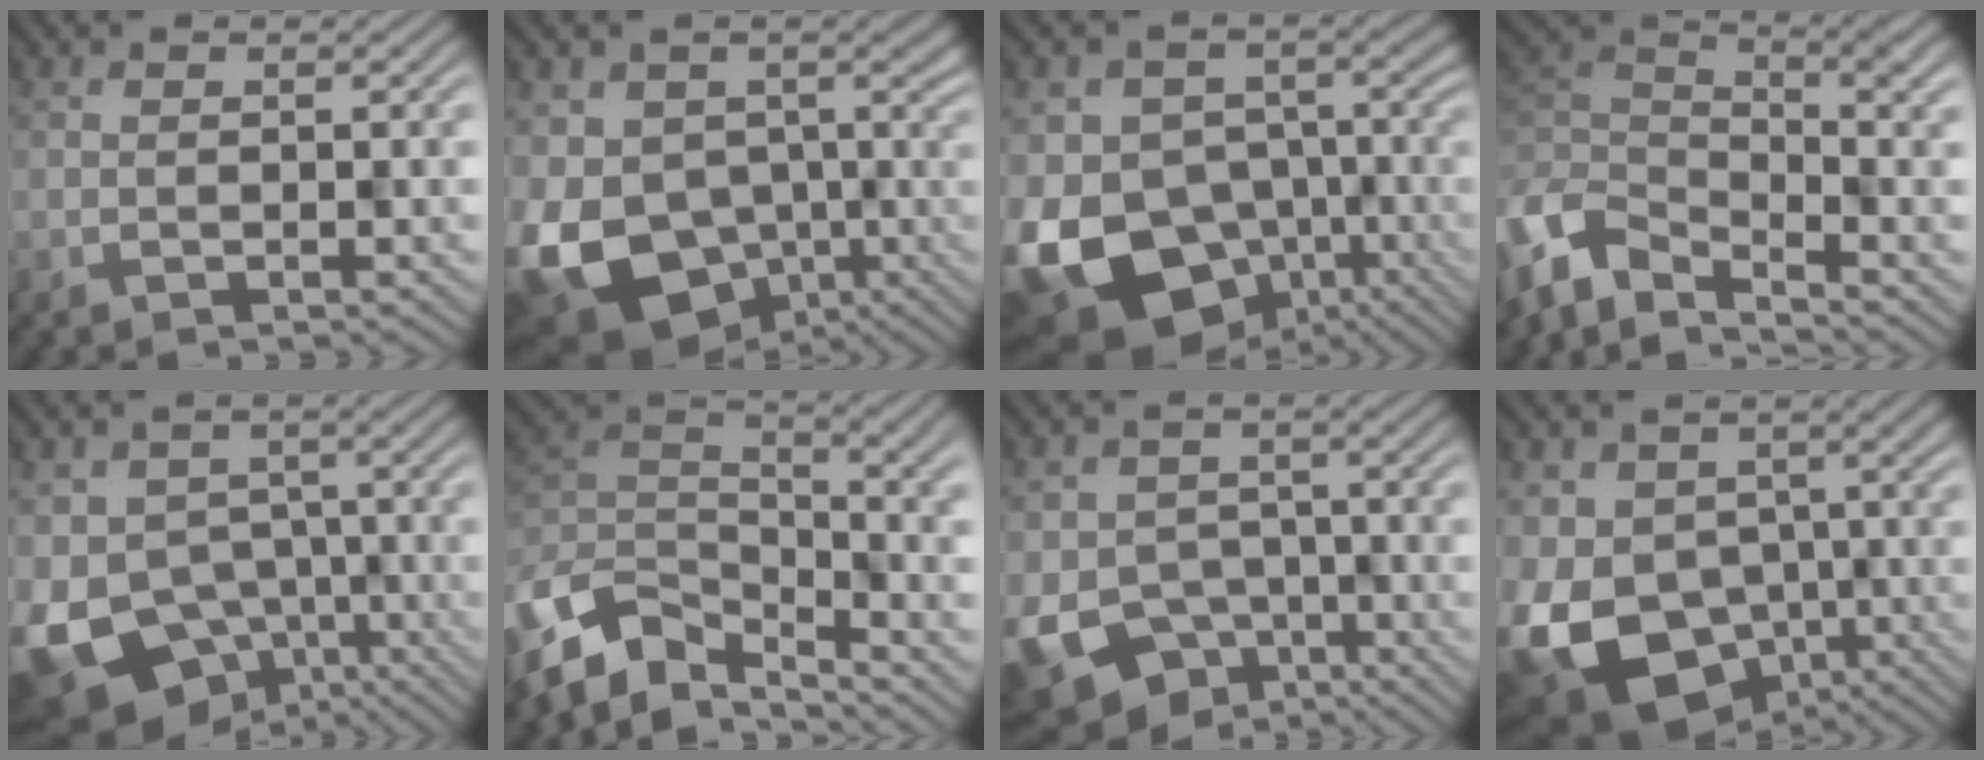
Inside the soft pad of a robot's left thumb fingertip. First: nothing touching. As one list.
[{"total": 13.8, "force": [-3.3, 11.2, 7.3], "torque": [-0.167, -0.032, -0.048]}, {"total": 16.7, "force": [-7.2, 13.0, 7.6], "torque": [-0.181, -0.040, -0.094]}, {"total": 6.2, "force": [-4.4, 2.5, 3.6], "torque": [-0.074, -0.009, -0.102]}, {"total": 14.0, "force": [-6.8, 10.2, 6.8], "torque": [-0.156, -0.038, -0.074]}, {"total": 9.2, "force": [-6.6, 4.3, 4.8], "torque": [-0.105, -0.011, -0.134]}, {"total": 11.6, "force": [-6.2, 8.7, 4.3], "torque": [-0.102, -0.039, -0.075]}, {"total": 13.4, "force": [-4.5, 10.4, 7.2], "torque": [-0.154, -0.033, -0.060]}]